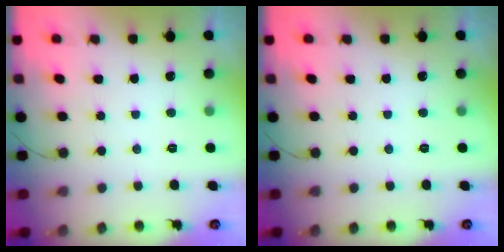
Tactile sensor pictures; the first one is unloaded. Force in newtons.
{"total": 0.0}